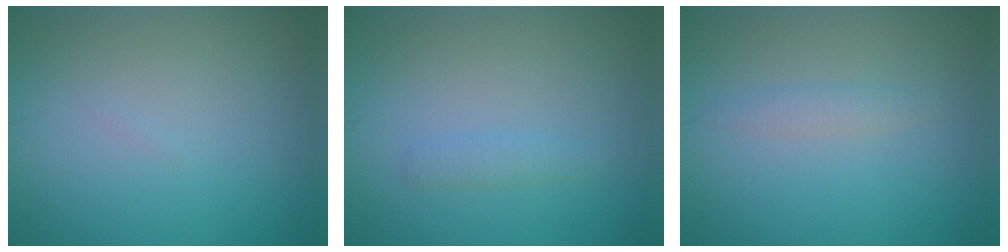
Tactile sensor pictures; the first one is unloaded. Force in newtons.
{"total": 0.9, "press": 0.9, "slide": 0.0}
{"total": 1.1, "press": 1.1, "slide": 0.1}